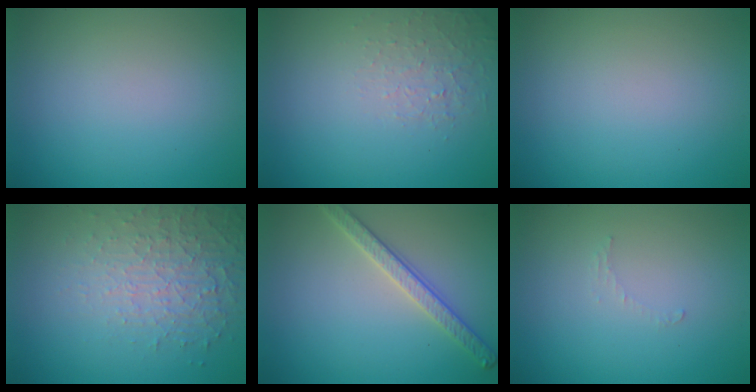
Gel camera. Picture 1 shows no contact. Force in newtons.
{"total": 1.3, "press": 0.4, "slide": 1.2}
{"total": 0.0}
{"total": 4.9, "press": 3.3, "slide": 3.7}
{"total": 2.8, "press": 2.8, "slide": 0.7}
{"total": 0.7, "press": 0.7, "slide": 0.1}